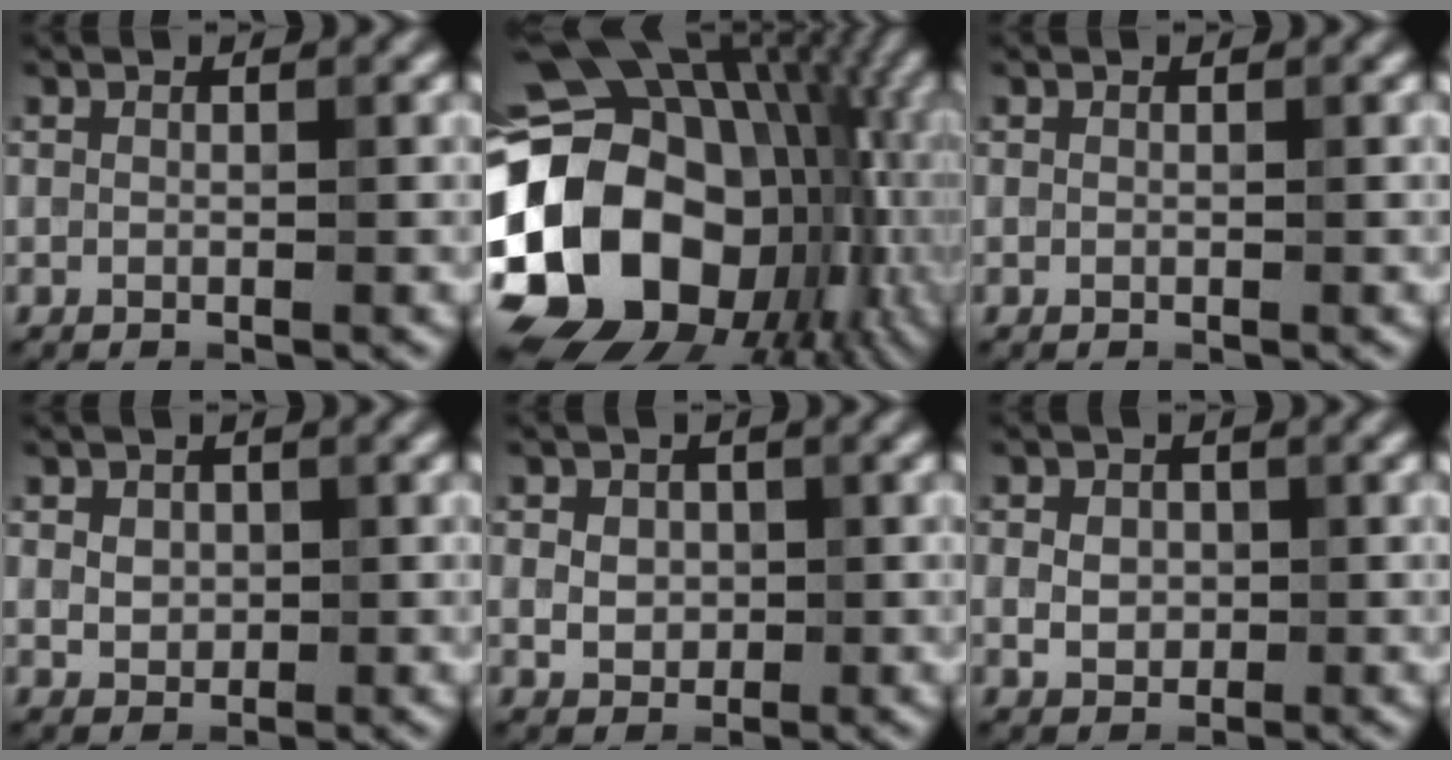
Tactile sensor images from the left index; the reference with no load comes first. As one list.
[{"total": 21.4, "force": [-2.2, 16.5, 13.4], "torque": [-0.281, -0.009, -0.036]}, {"total": 0.0}, {"total": 2.3, "force": [0.7, 1.8, 1.1], "torque": [-0.025, 0.004, 0.015]}, {"total": 3.0, "force": [0.5, 2.5, 1.6], "torque": [-0.021, 0.009, -0.002]}, {"total": 2.5, "force": [0.1, 2.1, 1.4], "torque": [-0.020, -0.002, -0.003]}]